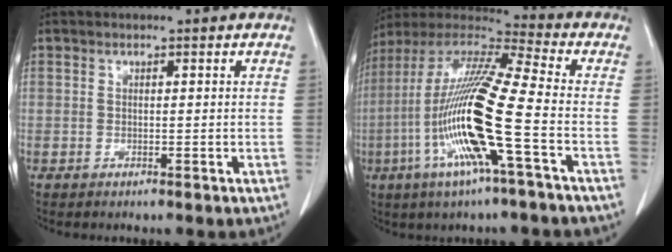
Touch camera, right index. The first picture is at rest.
{"total": 19.0, "force": [-4.9, 0.5, 18.4], "torque": [-0.377, -0.010, -0.103]}